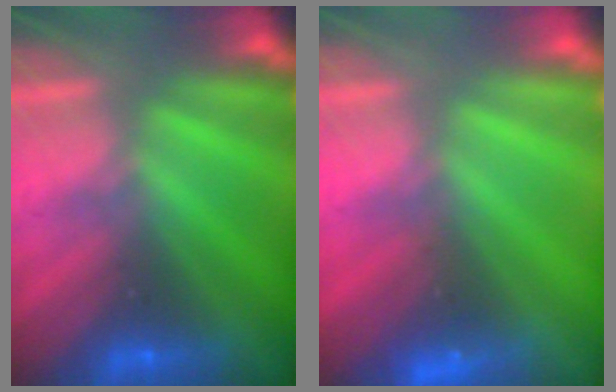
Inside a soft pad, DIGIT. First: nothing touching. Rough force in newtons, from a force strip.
{"total": 2.4}